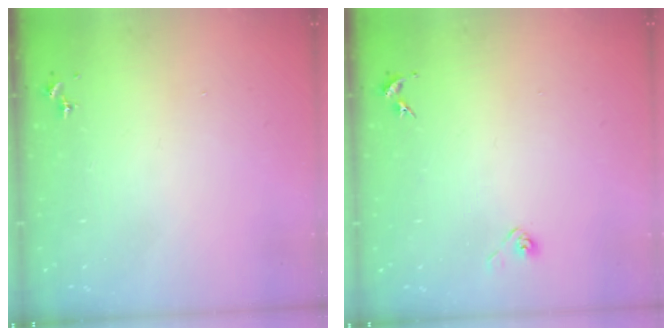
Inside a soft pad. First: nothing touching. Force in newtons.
{"total": 2.9, "press": 2.8, "slide": 0.8}